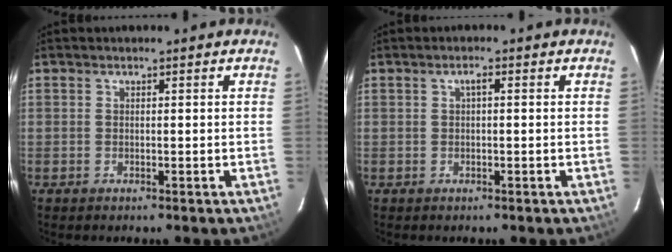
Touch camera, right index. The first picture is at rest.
{"total": 1.1, "force": [0.2, 0.3, 1.1], "torque": [-0.019, 0.007, 0.001]}